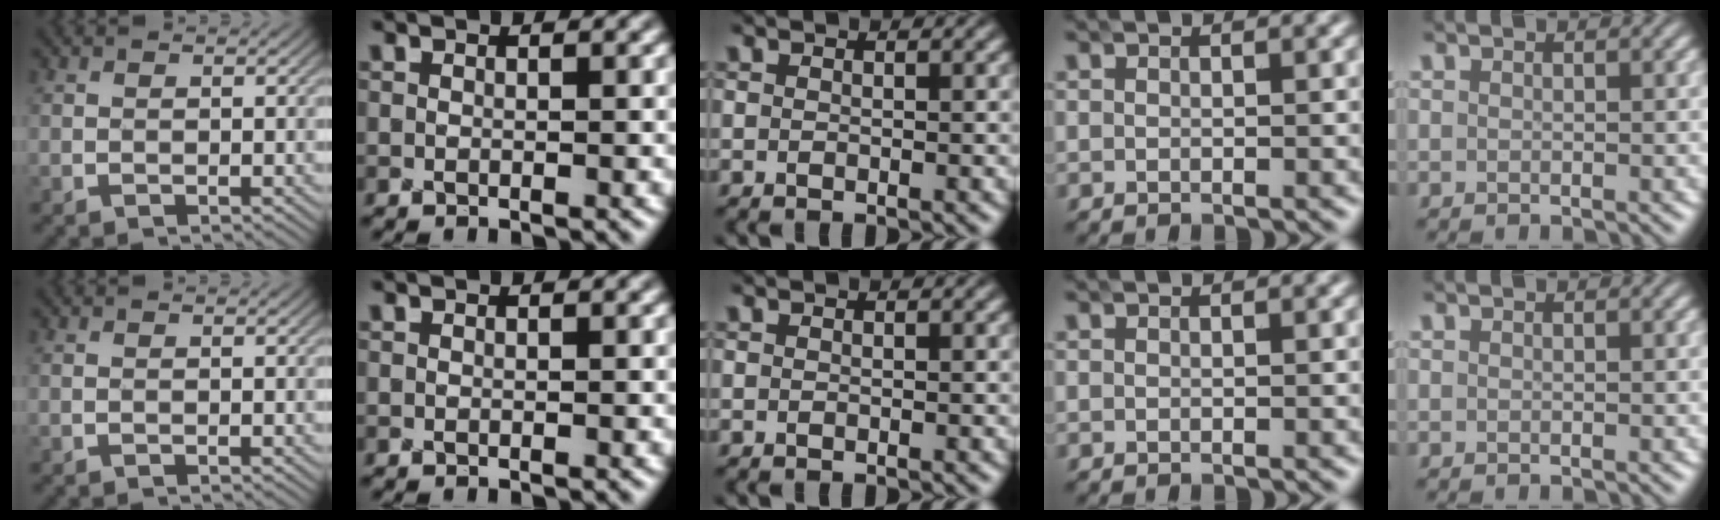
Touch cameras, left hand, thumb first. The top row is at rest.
{}